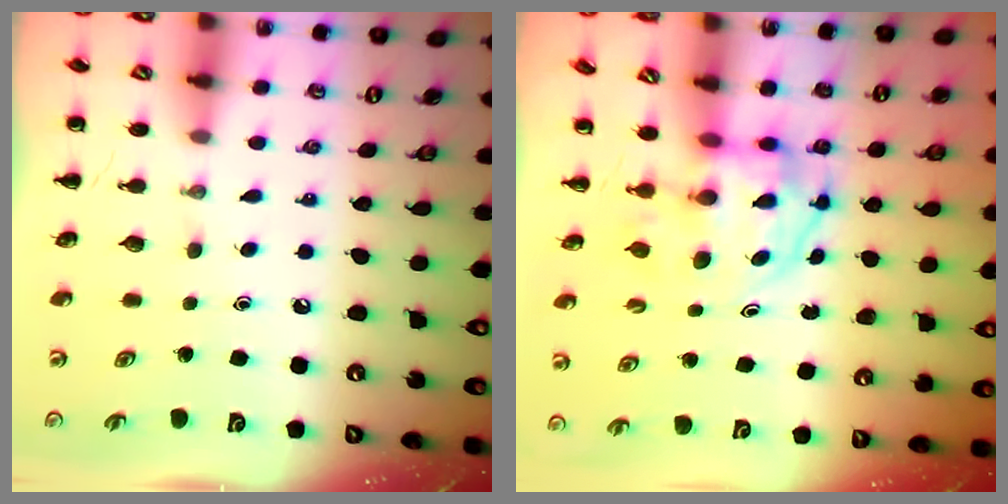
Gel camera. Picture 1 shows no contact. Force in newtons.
{"total": 3.3, "press": 3.3, "slide": 0.5}